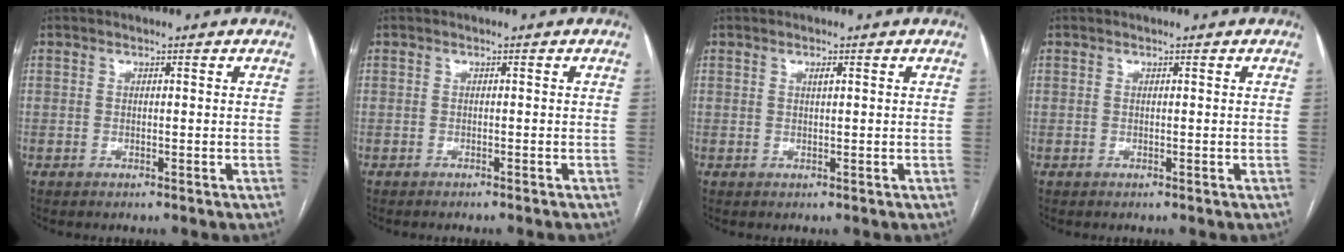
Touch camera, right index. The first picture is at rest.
{"total": 2.5, "force": [-2.3, -0.1, 1.0], "torque": [-0.015, -0.002, -0.028]}
{"total": 0.7, "force": [0.3, 0.1, 0.6], "torque": [-0.012, 0.001, 0.005]}
{"total": 0.0}